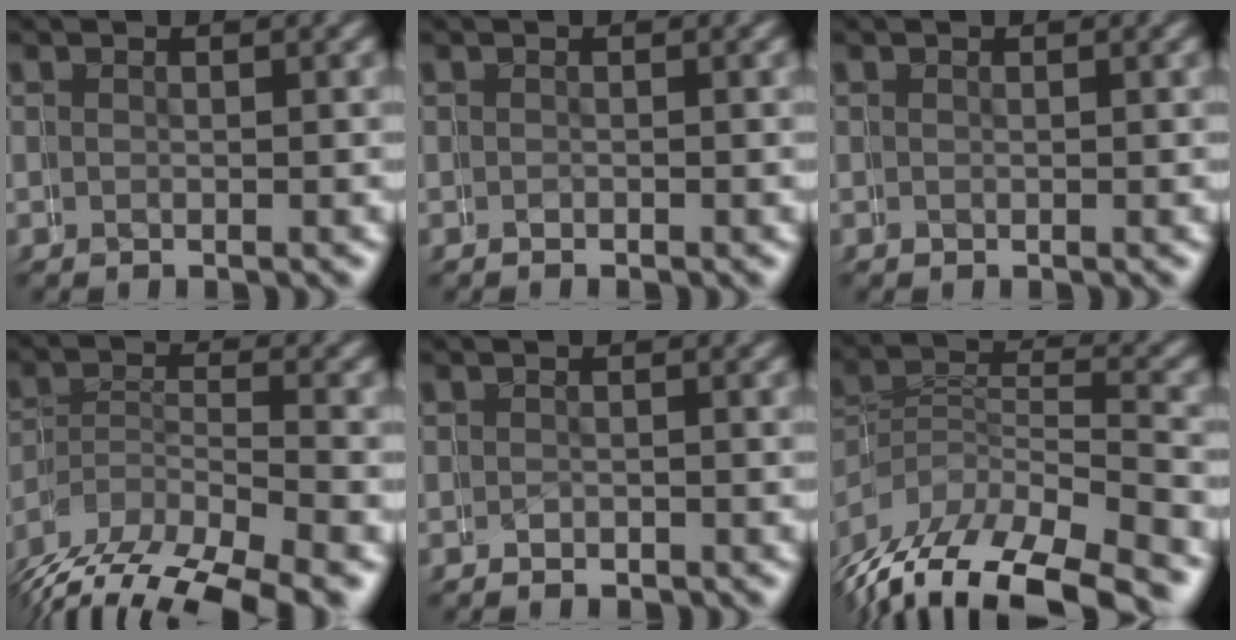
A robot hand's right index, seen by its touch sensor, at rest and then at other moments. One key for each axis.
{"total": 0.5, "fx": -0.4, "fy": 0.3, "fz": 0.1, "tx": 0.001, "ty": -0.002, "tz": -0.005}
{"total": 0.0}
{"total": 7.0, "fx": -3.7, "fy": 4.7, "fz": 3.6, "tx": -0.070, "ty": -0.017, "tz": -0.059}
{"total": 1.2, "fx": -0.8, "fy": 0.8, "fz": -0.3, "tx": 0.003, "ty": -0.005, "tz": -0.013}
{"total": 7.4, "fx": -4.5, "fy": 4.6, "fz": 3.6, "tx": -0.086, "ty": -0.020, "tz": -0.064}